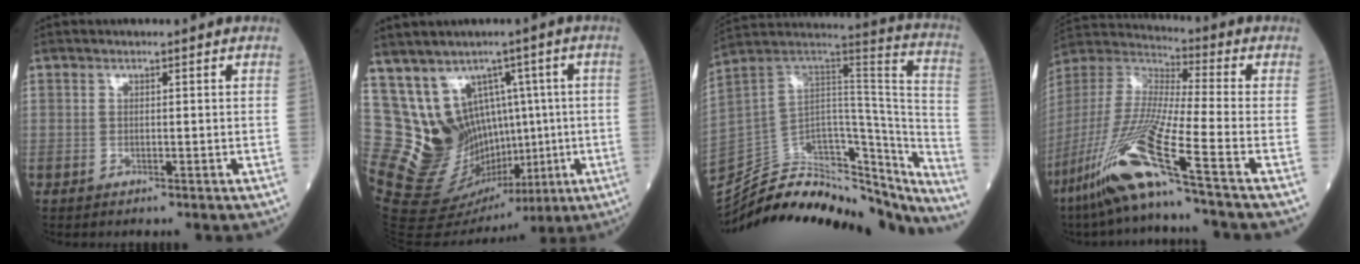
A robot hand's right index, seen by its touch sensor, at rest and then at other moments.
{"total": 15.3, "force": [2.3, 12.2, 9.0], "torque": [-0.170, 0.049, 0.089]}
{"total": 38.1, "force": [-33.7, 10.6, 14.4], "torque": [-0.219, -0.005, -0.465]}
{"total": 17.7, "force": [-10.3, -1.7, 14.4], "torque": [-0.322, -0.046, -0.202]}